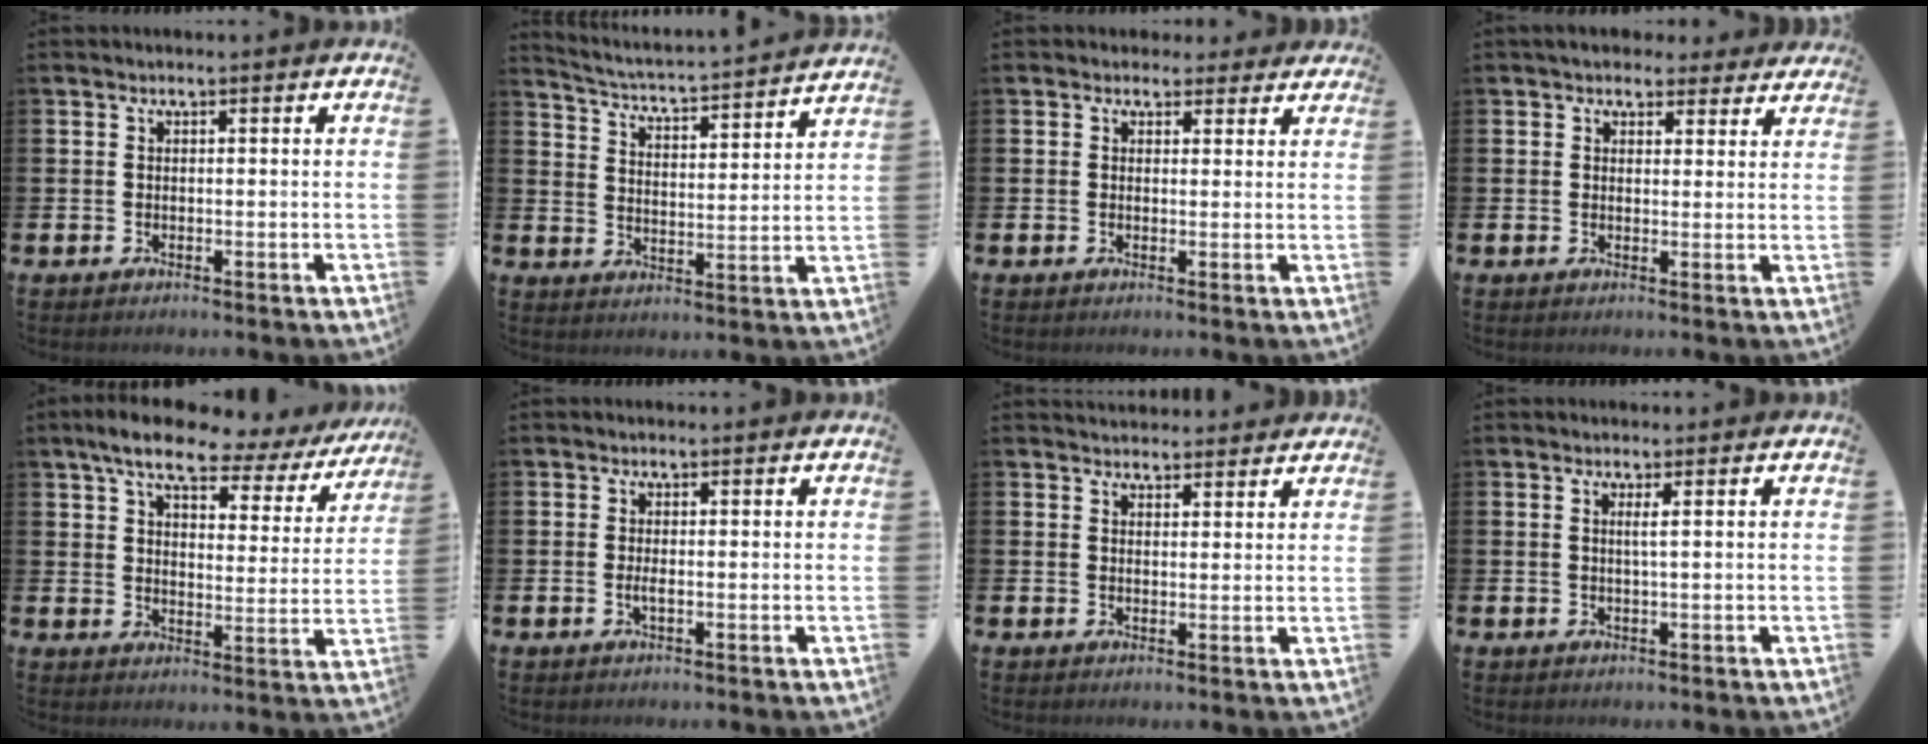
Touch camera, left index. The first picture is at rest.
{"total": 4.0, "force": [4.0, -0.1, 0.8], "torque": [-0.038, -0.045, 0.060]}
{"total": 2.3, "force": [1.9, 1.3, -0.2], "torque": [0.015, -0.007, 0.030]}
{"total": 3.9, "force": [3.5, 1.8, 0.4], "torque": [0.000, -0.019, 0.060]}
{"total": 8.1, "force": [6.7, 2.5, 4.0], "torque": [-0.084, -0.040, 0.107]}
{"total": 0.9, "force": [-0.2, 0.1, 0.9], "torque": [-0.022, 0.000, -0.003]}
{"total": 3.0, "force": [2.9, 0.8, 0.0], "torque": [0.006, -0.016, 0.050]}
{"total": 1.1, "force": [0.5, -0.3, 1.0], "torque": [-0.019, -0.003, 0.007]}